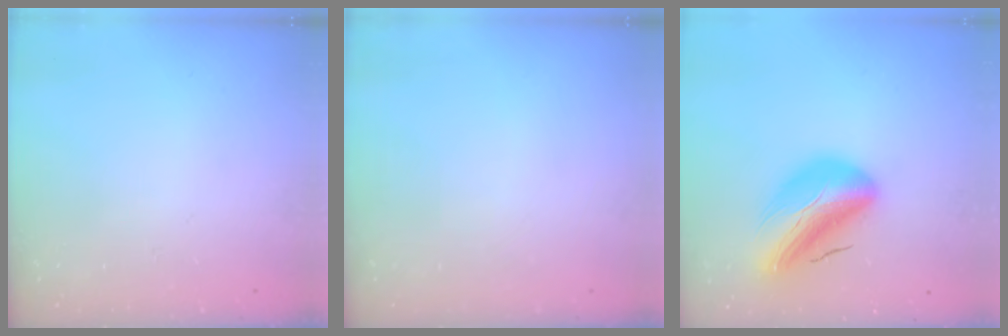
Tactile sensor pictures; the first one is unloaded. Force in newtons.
{"total": 0.0}
{"total": 18.3, "press": 17.6, "slide": 4.7}